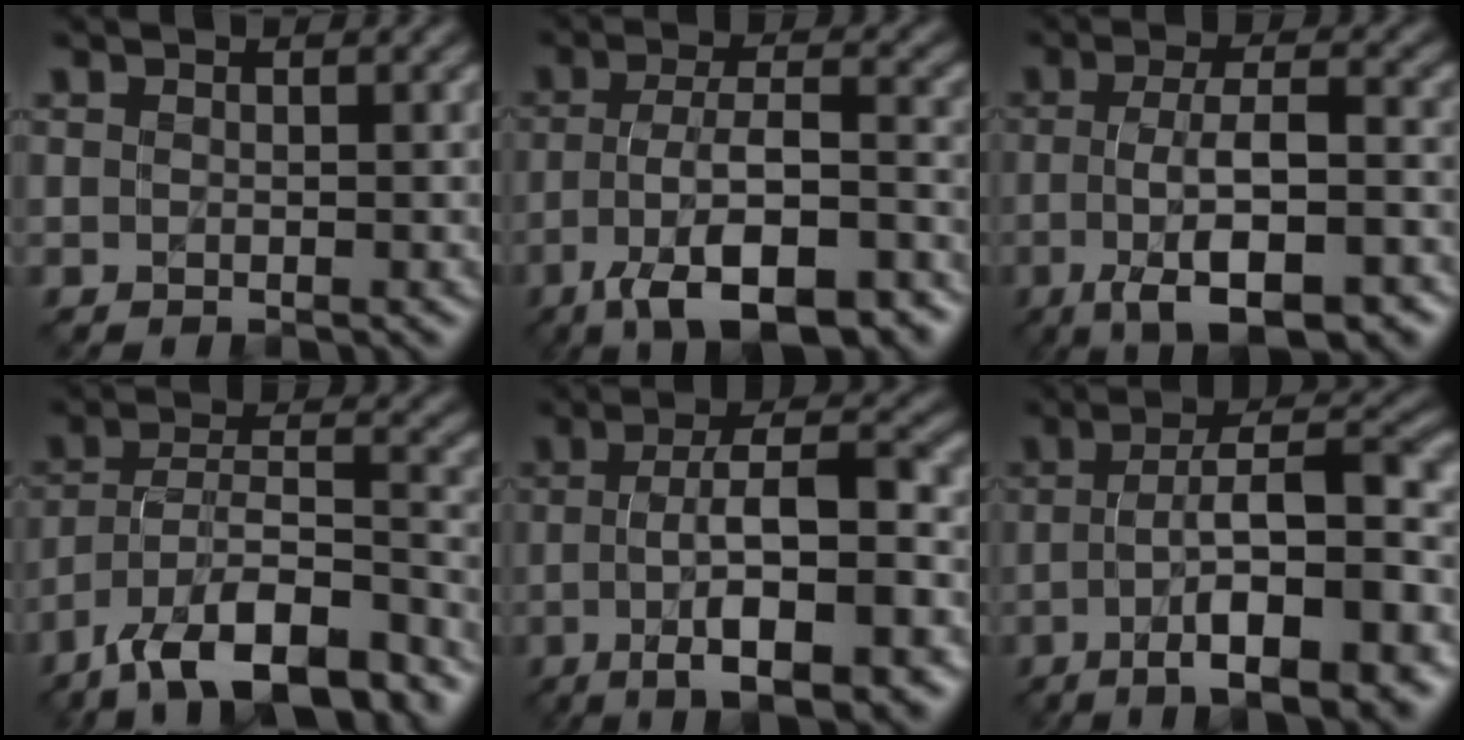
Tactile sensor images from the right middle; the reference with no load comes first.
{"total": 10.9, "force": [-5.9, 4.0, 8.2], "torque": [-0.143, -0.002, -0.097]}
{"total": 8.7, "force": [-3.1, 2.9, 7.6], "torque": [-0.131, 0.000, -0.049]}
{"total": 12.7, "force": [-9.5, 4.4, 7.2], "torque": [-0.121, -0.003, -0.153]}
{"total": 9.8, "force": [-2.4, 2.8, 9.1], "torque": [-0.138, 0.005, -0.036]}
{"total": 11.0, "force": [-3.4, 3.1, 9.9], "torque": [-0.145, 0.013, -0.046]}